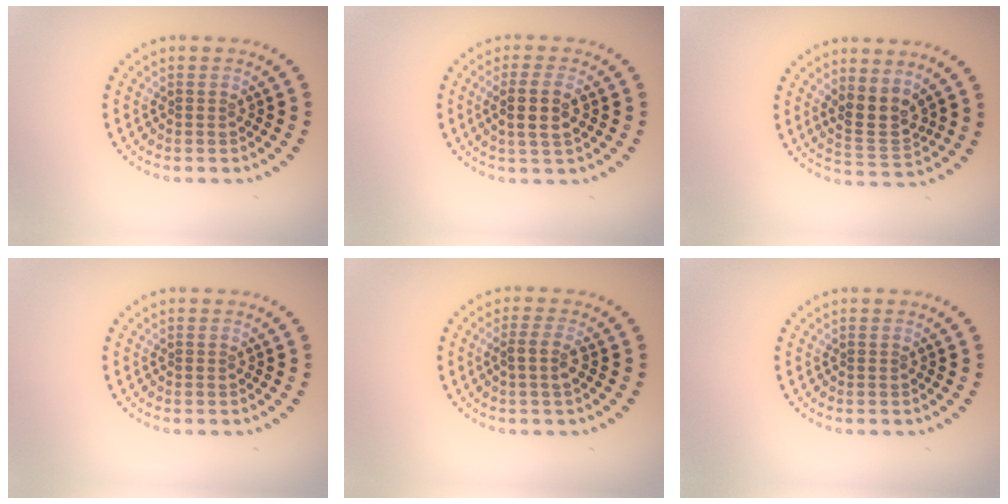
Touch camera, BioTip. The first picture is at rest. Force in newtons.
{"total": 3.0, "press": 2.8, "slide": 1.1}
{"total": 3.2, "press": 2.8, "slide": 1.5}
{"total": 0.0}
{"total": 1.9, "press": 1.5, "slide": 1.1}
{"total": 0.0}